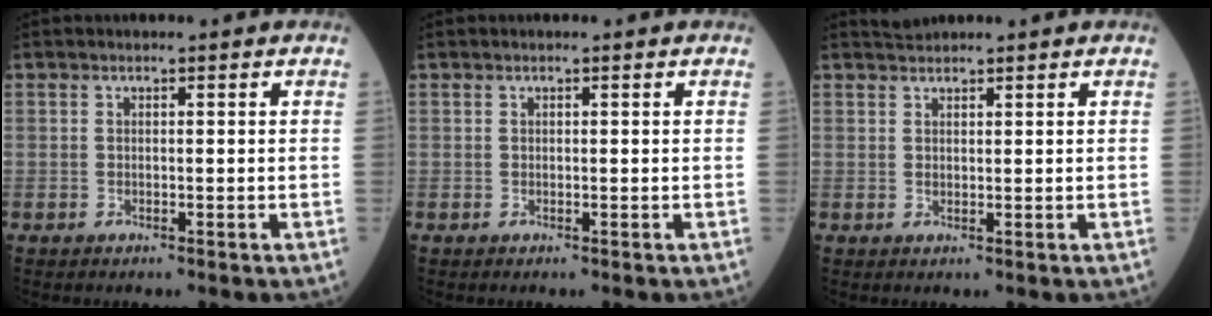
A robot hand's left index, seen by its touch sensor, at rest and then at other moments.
{"total": 0.0}
{"total": 1.6, "force": [1.5, 0.2, 0.0], "torque": [-0.003, 0.009, 0.032]}